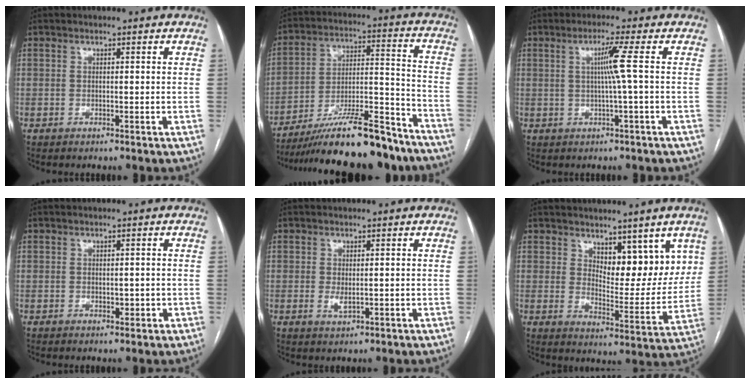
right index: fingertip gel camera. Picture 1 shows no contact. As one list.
[{"total": 21.4, "force": [-18.1, 2.8, 11.1], "torque": [-0.157, 0.014, -0.292]}, {"total": 4.0, "force": [0.4, -1.5, 3.7], "torque": [-0.073, 0.000, 0.009]}, {"total": 1.2, "force": [-0.2, 0.8, 0.9], "torque": [-0.011, 0.001, 0.002]}, {"total": 1.6, "force": [0.0, 0.7, 1.5], "torque": [-0.028, -0.006, 0.005]}, {"total": 9.6, "force": [5.7, 4.4, 6.4], "torque": [-0.078, -0.013, 0.095]}]